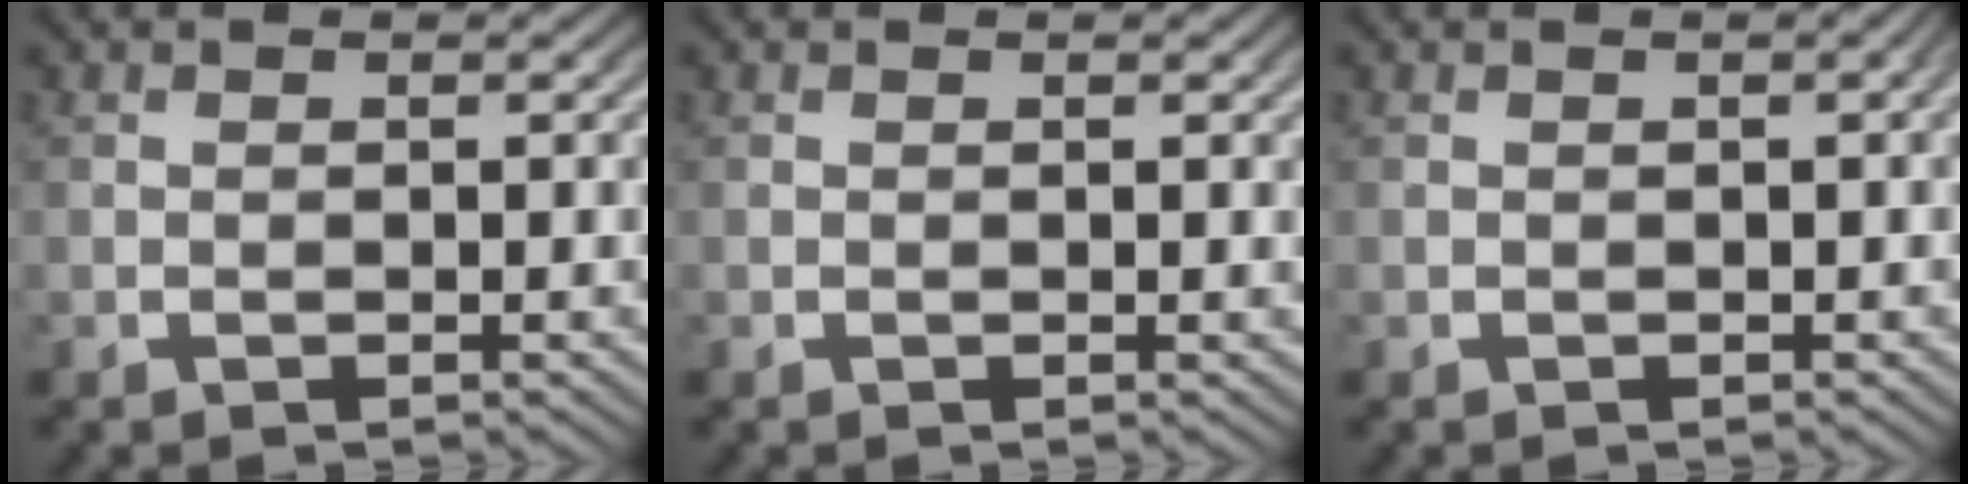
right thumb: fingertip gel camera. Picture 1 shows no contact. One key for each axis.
{"total": 0.0}
{"total": 0.7, "fx": -0.1, "fy": 0.1, "fz": 0.7, "tx": -0.009, "ty": 0.006, "tz": -0.002}